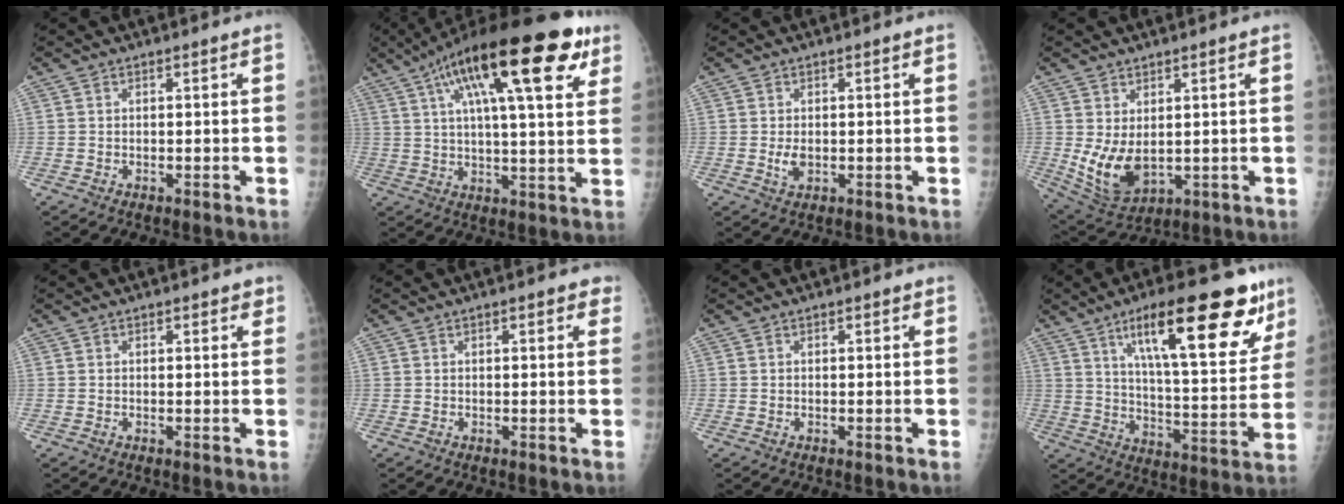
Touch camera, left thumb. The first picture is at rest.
{"total": 24.9, "force": [11.8, 7.0, 20.8], "torque": [-0.316, 0.010, 0.178]}
{"total": 2.3, "force": [-0.2, 1.5, 1.8], "torque": [-0.032, -0.005, 0.001]}
{"total": 8.7, "force": [0.5, 5.3, 6.9], "torque": [-0.117, -0.021, 0.032]}
{"total": 1.4, "force": [0.9, 0.7, 0.8], "torque": [0.003, -0.002, 0.007]}
{"total": 2.8, "force": [1.4, 1.2, 2.0], "torque": [-0.013, 0.000, 0.012]}
{"total": 0.6, "force": [0.4, 0.3, 0.4], "torque": [-0.001, -0.001, 0.003]}
{"total": 24.5, "force": [13.5, 7.3, 19.0], "torque": [-0.248, -0.042, 0.212]}